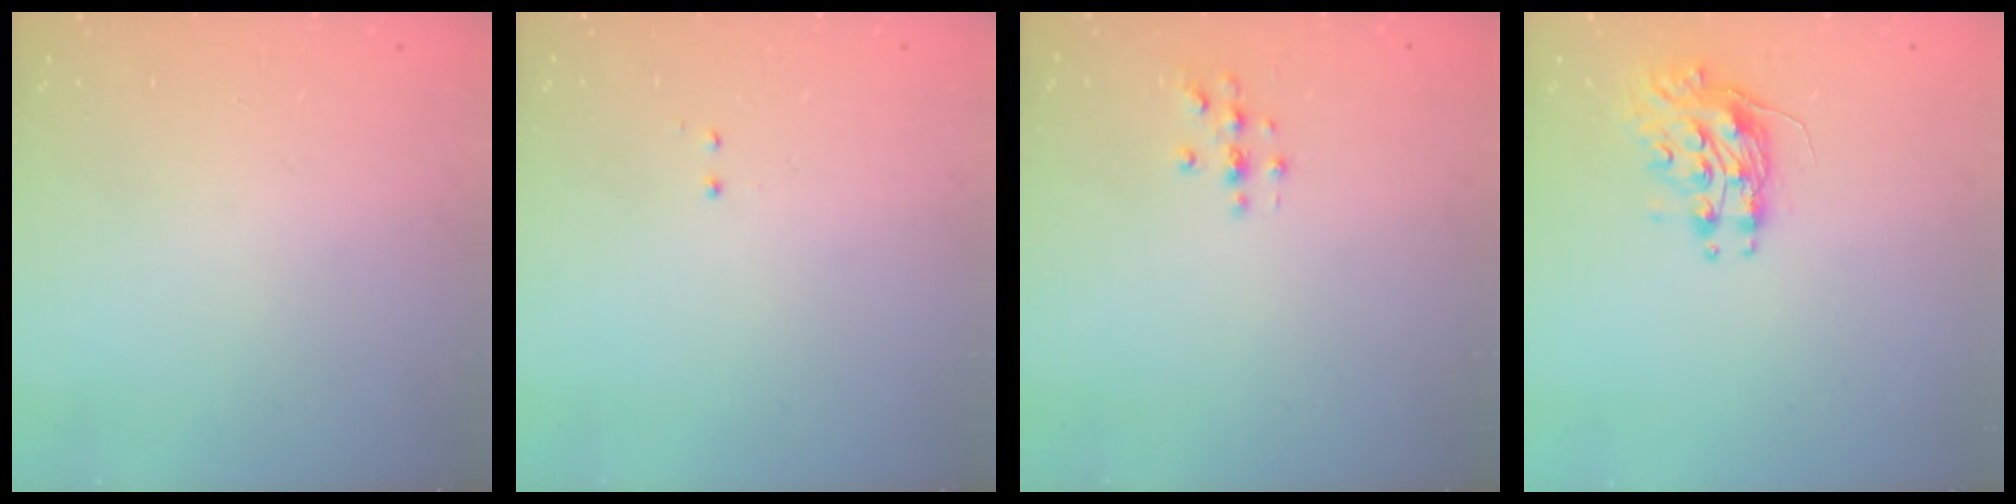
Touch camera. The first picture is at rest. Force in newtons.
{"total": 0.5, "press": 0.5, "slide": 0.3}
{"total": 2.0, "press": 2.0, "slide": 0.2}
{"total": 9.2, "press": 9.2, "slide": 0.5}